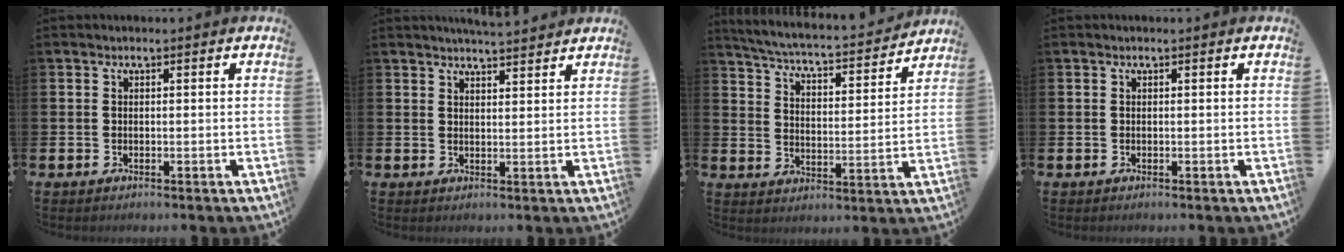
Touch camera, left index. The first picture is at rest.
{"total": 3.8, "force": [3.8, -0.1, 0.3], "torque": [-0.011, -0.020, 0.069]}
{"total": 5.0, "force": [4.8, 0.3, 1.2], "torque": [-0.050, -0.044, 0.075]}
{"total": 0.0}